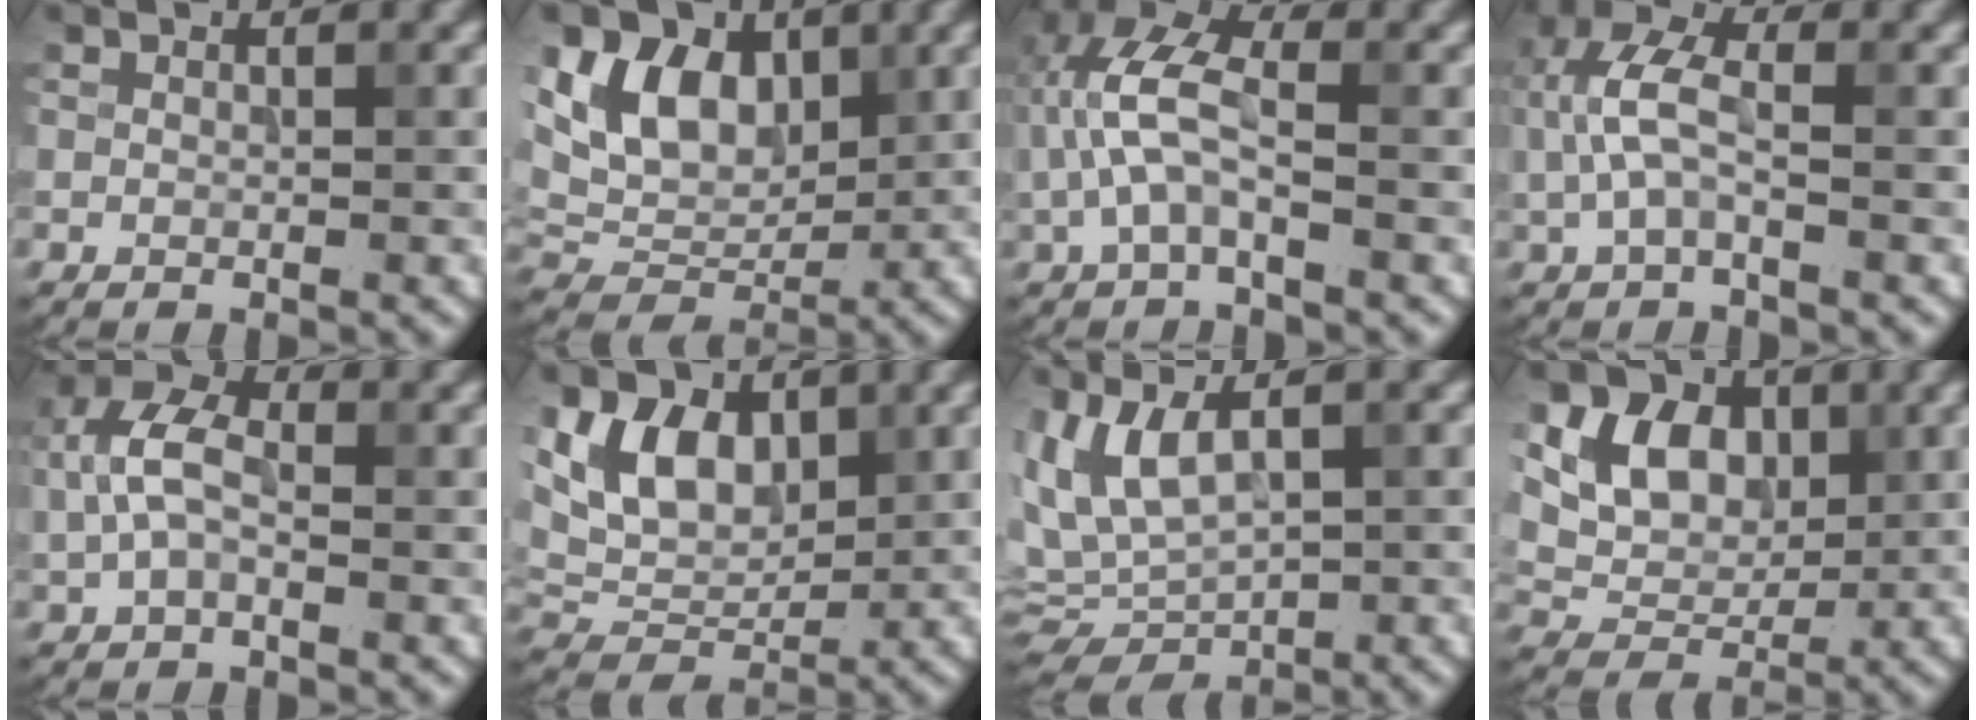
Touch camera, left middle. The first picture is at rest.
{"total": 7.4, "force": [2.6, 5.2, 4.7], "torque": [-0.084, -0.003, 0.042]}
{"total": 5.9, "force": [-0.6, 2.8, 5.2], "torque": [-0.125, 0.020, -0.020]}
{"total": 4.5, "force": [-0.2, 2.1, 4.0], "torque": [-0.091, 0.018, -0.011]}
{"total": 4.8, "force": [0.1, 2.9, 3.8], "torque": [-0.083, 0.014, -0.008]}
{"total": 6.7, "force": [2.3, 4.5, 4.3], "torque": [-0.079, -0.003, 0.039]}
{"total": 6.9, "force": [1.4, 3.8, 5.6], "torque": [-0.122, -0.003, 0.029]}
{"total": 8.3, "force": [3.0, 6.3, 4.6], "torque": [-0.097, 0.003, 0.057]}